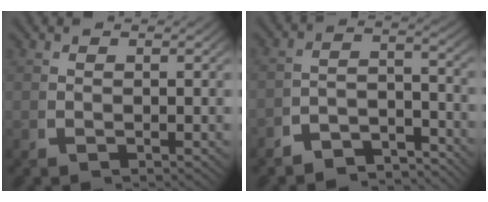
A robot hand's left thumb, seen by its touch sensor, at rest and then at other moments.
{"total": 5.1, "force": [-4.3, 2.0, 2.1], "torque": [-0.023, -0.020, -0.069]}